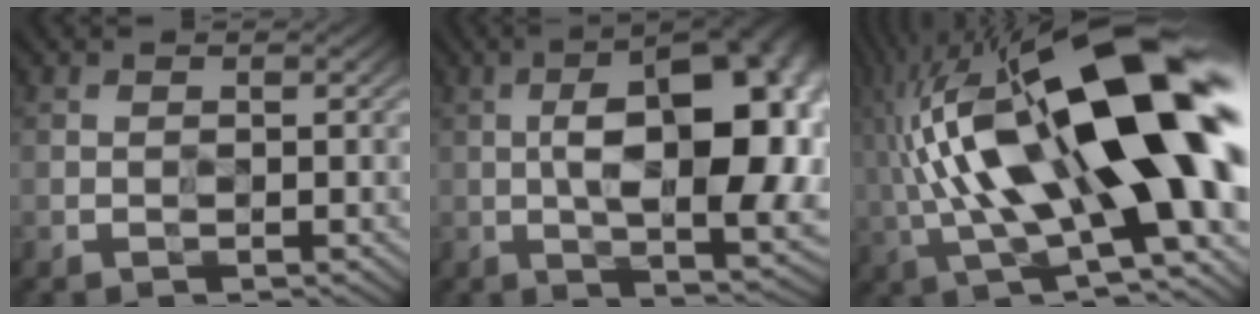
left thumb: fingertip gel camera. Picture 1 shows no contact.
{"total": 17.2, "force": [-0.2, 7.9, 15.2], "torque": [-0.190, 0.028, -0.023]}
{"total": 20.9, "force": [1.3, 7.5, 19.5], "torque": [-0.367, 0.012, 0.015]}